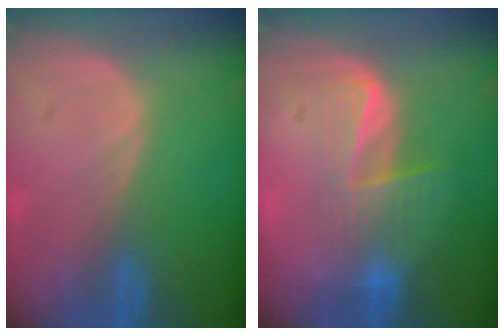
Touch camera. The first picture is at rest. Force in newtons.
{"total": 6.0, "press": 5.7, "slide": 1.8}